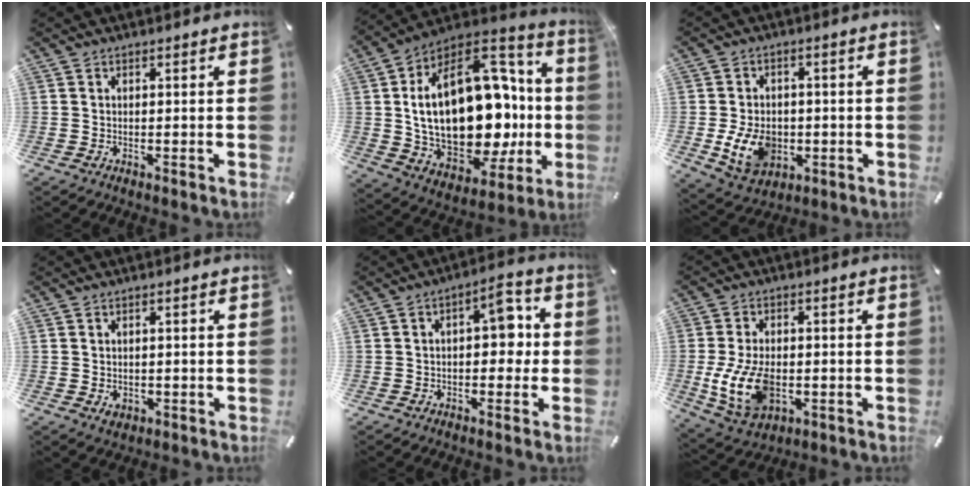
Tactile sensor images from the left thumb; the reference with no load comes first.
{"total": 31.8, "force": [0.2, 20.1, 24.7], "torque": [-0.450, -0.027, 0.033]}
{"total": 10.2, "force": [-2.2, 7.9, 6.1], "torque": [-0.131, 0.005, -0.039]}
{"total": 2.0, "force": [-0.5, 1.7, 1.0], "torque": [-0.009, 0.000, -0.011]}
{"total": 8.7, "force": [0.6, 5.0, 7.1], "torque": [-0.084, 0.002, 0.001]}
{"total": 12.3, "force": [-2.2, 7.9, 9.1], "torque": [-0.194, -0.003, -0.036]}